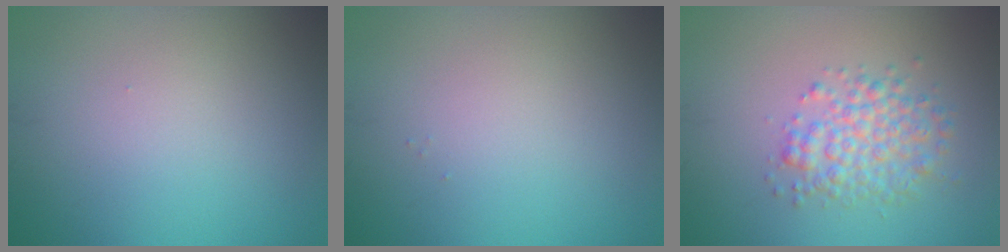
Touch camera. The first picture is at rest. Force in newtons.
{"total": 0.0}
{"total": 3.8, "press": 3.8, "slide": 0.1}